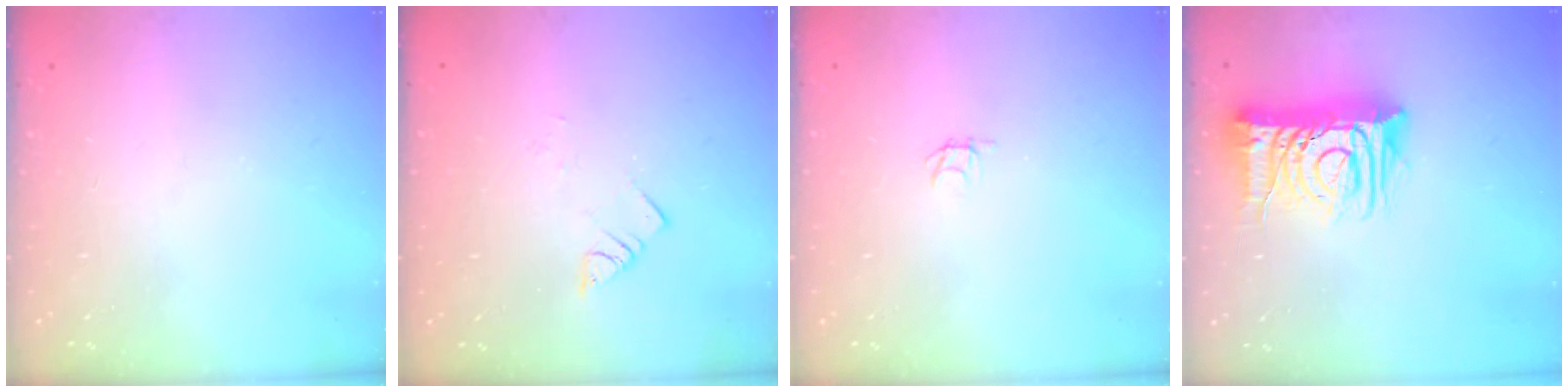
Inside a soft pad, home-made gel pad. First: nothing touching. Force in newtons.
{"total": 2.8, "press": 2.8, "slide": 0.3}
{"total": 1.8, "press": 1.8, "slide": 0.1}
{"total": 13.2, "press": 13.1, "slide": 1.8}